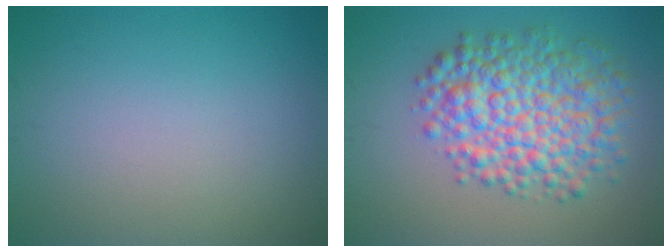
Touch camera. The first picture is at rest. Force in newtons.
{"total": 8.0, "press": 8.0, "slide": 0.2}